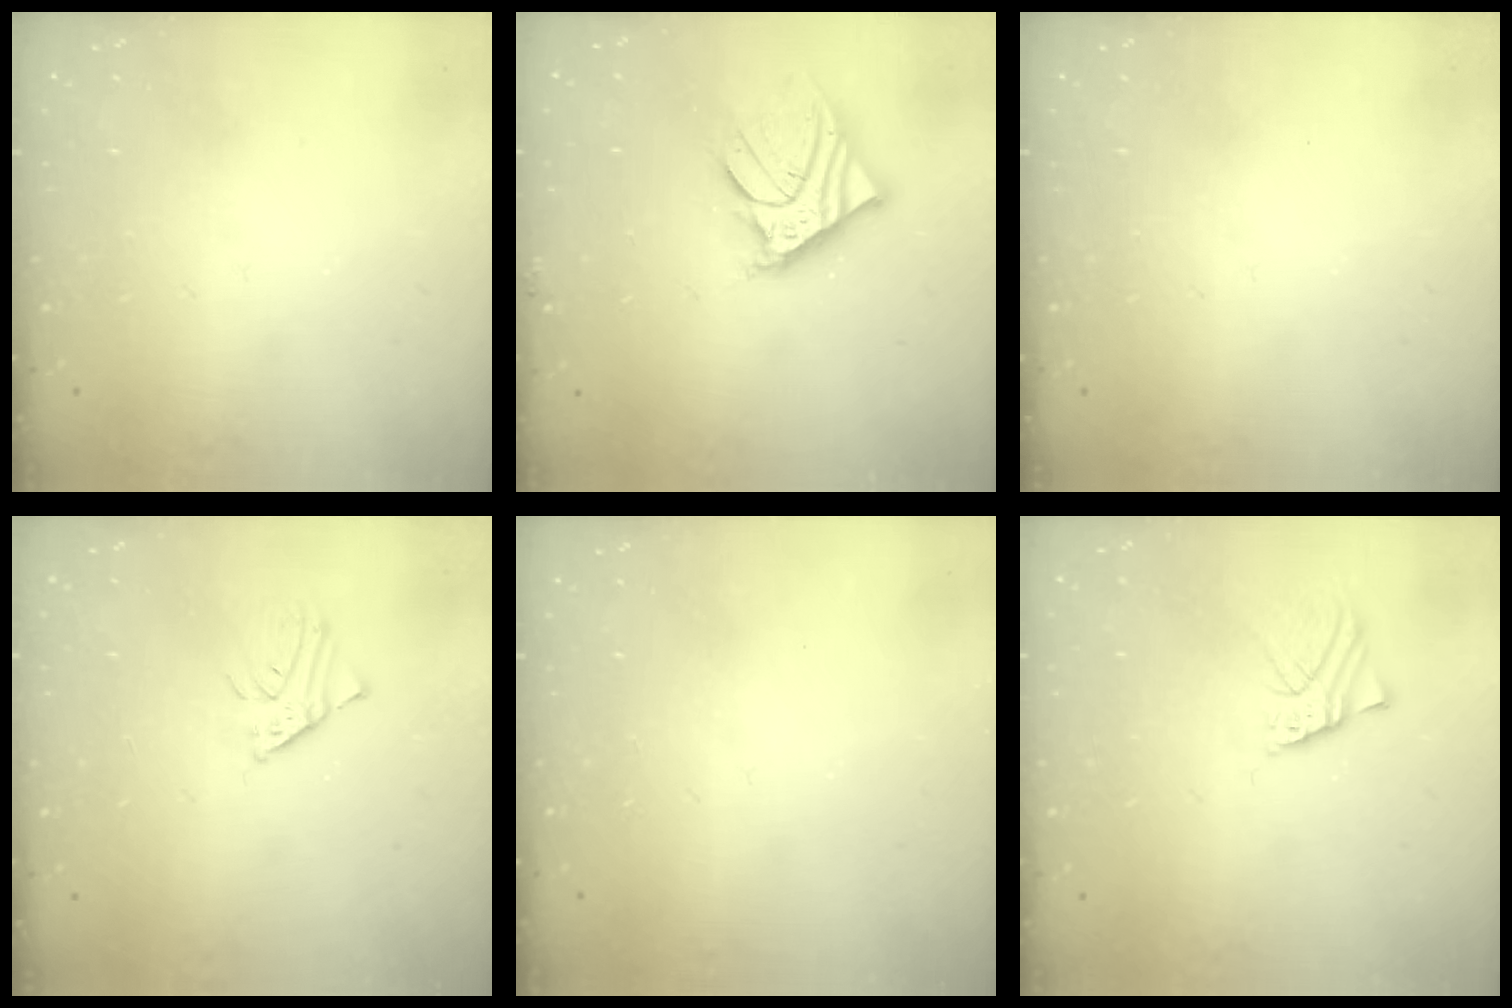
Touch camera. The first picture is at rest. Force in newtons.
{"total": 11.9, "press": 11.7, "slide": 2.1}
{"total": 0.0}
{"total": 2.4, "press": 2.4, "slide": 0.2}
{"total": 0.0}
{"total": 2.2, "press": 2.2, "slide": 0.0}